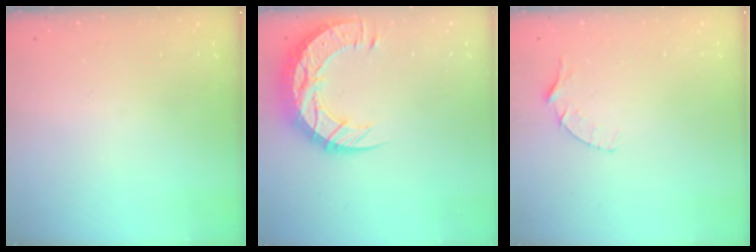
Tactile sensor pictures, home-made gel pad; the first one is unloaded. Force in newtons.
{"total": 16.8, "press": 16.7, "slide": 1.1}
{"total": 4.1, "press": 4.0, "slide": 0.4}